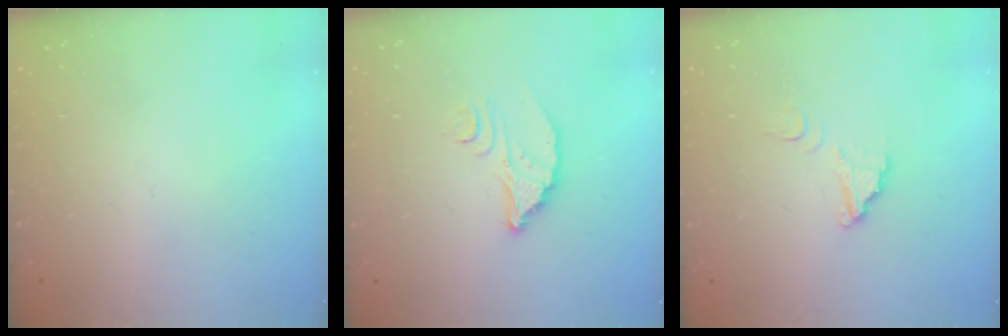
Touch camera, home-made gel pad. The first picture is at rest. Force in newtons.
{"total": 6.3, "press": 6.3, "slide": 0.5}
{"total": 4.1, "press": 4.1, "slide": 0.3}